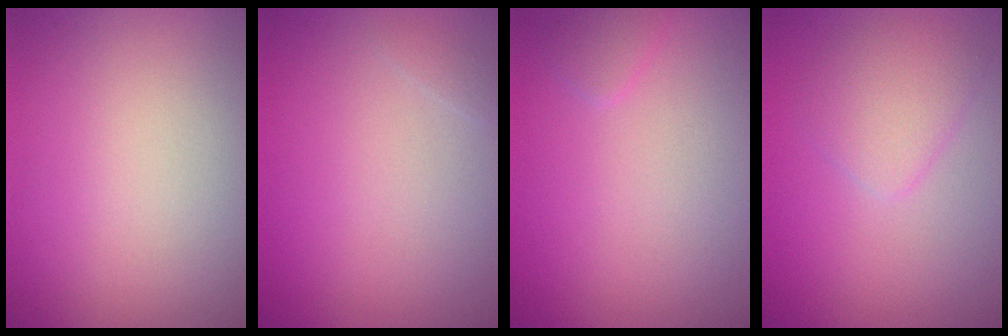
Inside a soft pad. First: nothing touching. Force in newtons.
{"total": 0.5, "press": 0.5, "slide": 0.1}
{"total": 0.8, "press": 0.8, "slide": 0.1}
{"total": 2.3, "press": 2.3, "slide": 0.0}